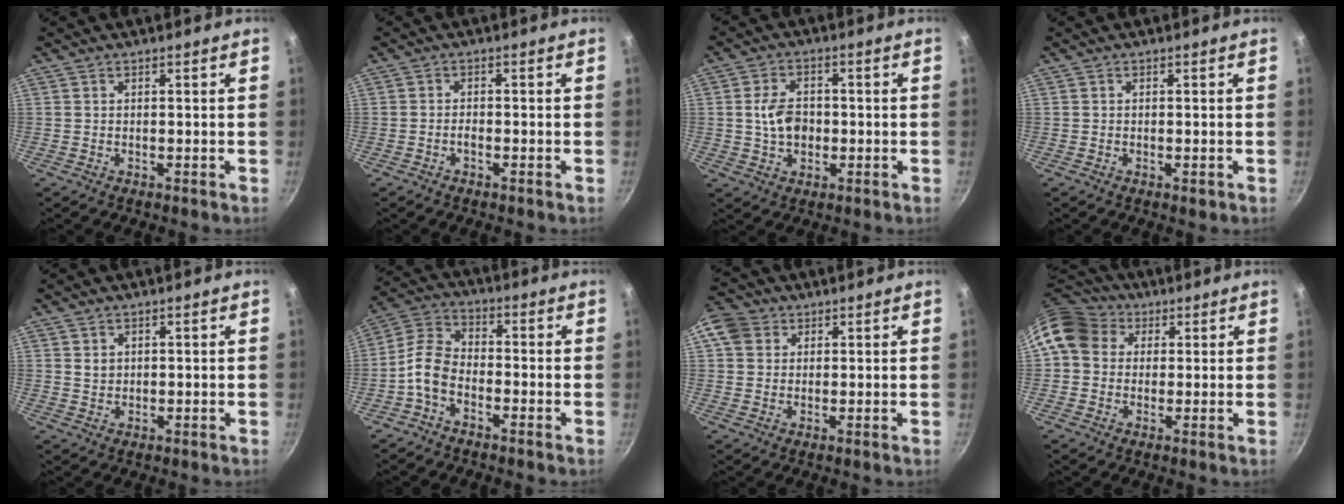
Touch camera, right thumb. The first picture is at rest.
{"total": 1.3, "force": [-0.8, 0.6, 0.8], "torque": [-0.016, 0.012, -0.018]}
{"total": 6.7, "force": [-0.3, 4.8, 4.6], "torque": [-0.065, 0.009, -0.007]}
{"total": 1.1, "force": [-0.4, 0.5, 0.9], "torque": [-0.014, 0.001, -0.008]}
{"total": 1.8, "force": [0.6, 1.5, 0.9], "torque": [-0.009, 0.000, 0.011]}
{"total": 7.4, "force": [-3.3, 4.5, 4.9], "torque": [-0.100, 0.041, -0.081]}
{"total": 6.7, "force": [2.3, 5.6, 2.8], "torque": [-0.035, 0.007, 0.029]}
{"total": 11.2, "force": [3.1, 9.4, 5.4], "torque": [-0.080, 0.021, 0.041]}